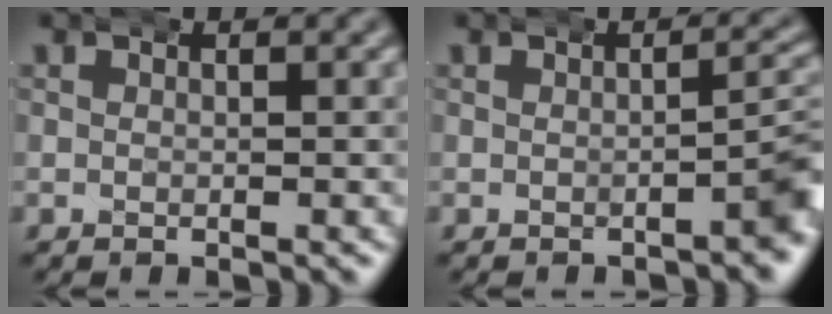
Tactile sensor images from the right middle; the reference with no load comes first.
{"total": 3.5, "force": [-0.5, 1.6, 3.1], "torque": [-0.027, 0.010, -0.011]}